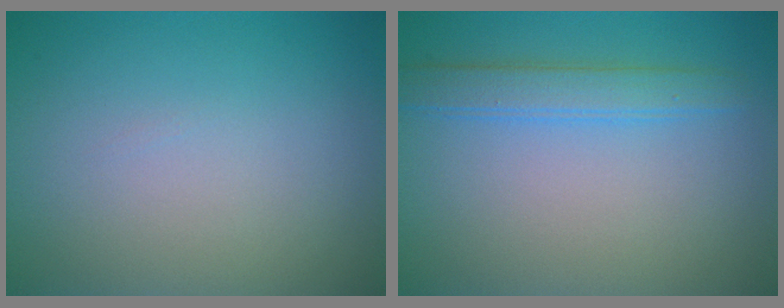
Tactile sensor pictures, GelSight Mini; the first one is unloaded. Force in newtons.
{"total": 2.7, "press": 2.7, "slide": 0.1}